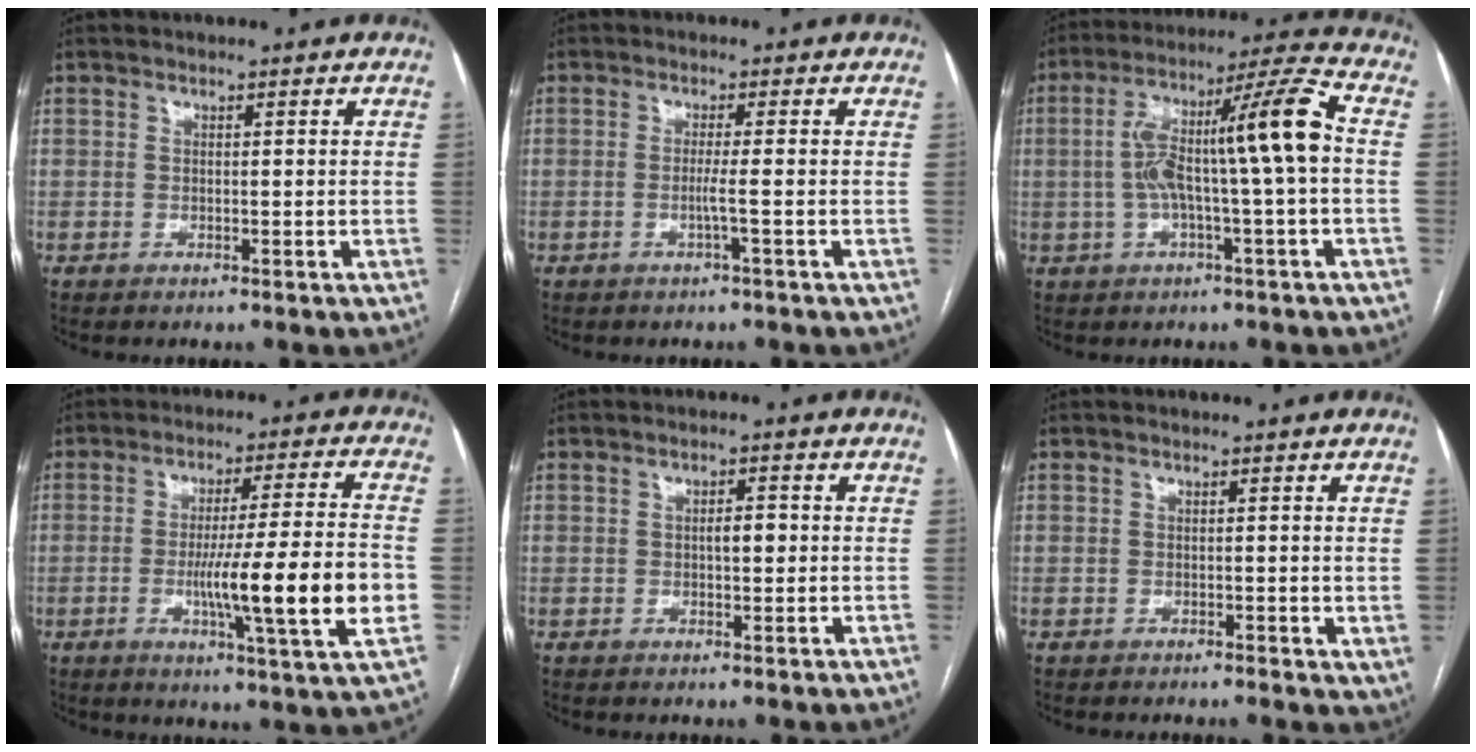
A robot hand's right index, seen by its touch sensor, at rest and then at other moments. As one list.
[{"total": 2.3, "force": [-0.8, -0.9, 2.0], "torque": [-0.036, -0.002, -0.017]}, {"total": 13.8, "force": [-0.1, 0.4, 13.8], "torque": [-0.237, 0.037, -0.006]}, {"total": 15.7, "force": [-3.1, -0.8, 15.4], "torque": [-0.244, -0.016, -0.054]}, {"total": 2.3, "force": [0.0, 0.8, 2.1], "torque": [-0.033, 0.003, 0.001]}, {"total": 1.7, "force": [-0.4, 1.0, 1.3], "torque": [-0.009, -0.001, -0.006]}]